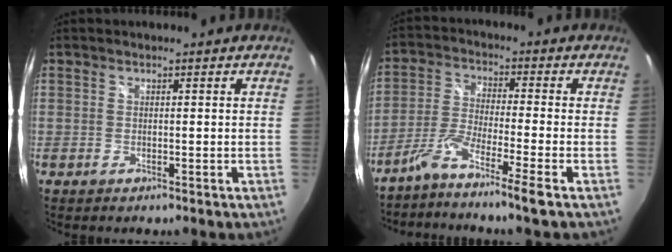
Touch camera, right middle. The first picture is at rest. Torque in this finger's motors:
{"motor_torque": [-0.02, -0.37, 0.29, 0.09]}